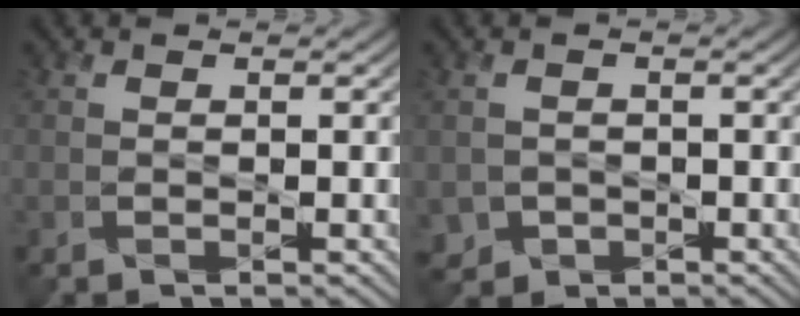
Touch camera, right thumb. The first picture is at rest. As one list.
[{"total": 2.0, "force": [-0.7, 1.8, -0.3], "torque": [-0.002, -0.013, -0.013]}]